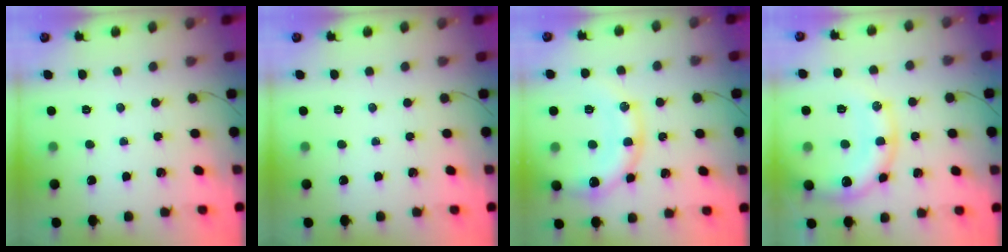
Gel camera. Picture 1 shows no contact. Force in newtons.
{"total": 0.0}
{"total": 14.8, "press": 14.6, "slide": 2.0}
{"total": 17.6, "press": 17.4, "slide": 2.7}